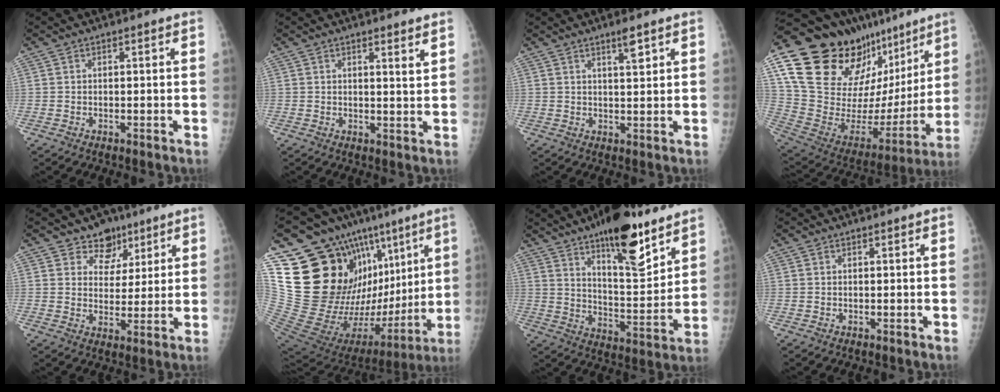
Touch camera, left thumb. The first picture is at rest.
{"total": 2.4, "force": [1.9, 0.1, 1.5], "torque": [-0.014, -0.016, 0.026]}
{"total": 3.1, "force": [2.1, 0.5, 2.2], "torque": [-0.032, -0.016, 0.034]}
{"total": 33.3, "force": [17.6, 17.3, 22.3], "torque": [-0.316, -0.012, 0.306]}
{"total": 6.9, "force": [4.6, 5.1, 0.8], "torque": [0.026, -0.026, 0.072]}
{"total": 32.7, "force": [11.3, 16.9, 25.7], "torque": [-0.368, -0.012, 0.219]}
{"total": 17.6, "force": [11.7, 5.8, 11.9], "torque": [-0.141, -0.078, 0.187]}
{"total": 0.0}